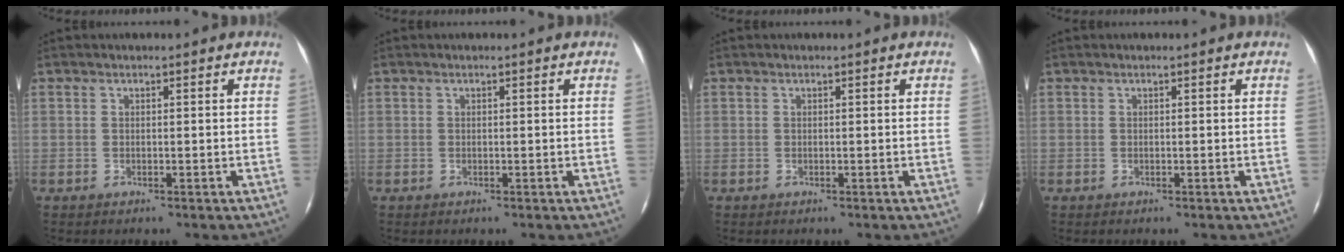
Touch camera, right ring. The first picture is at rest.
{"total": 0.0}
{"total": 0.0}
{"total": 0.0}